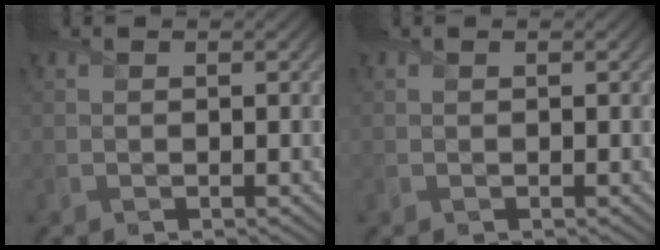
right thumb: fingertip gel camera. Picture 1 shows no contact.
{"total": 0.0}